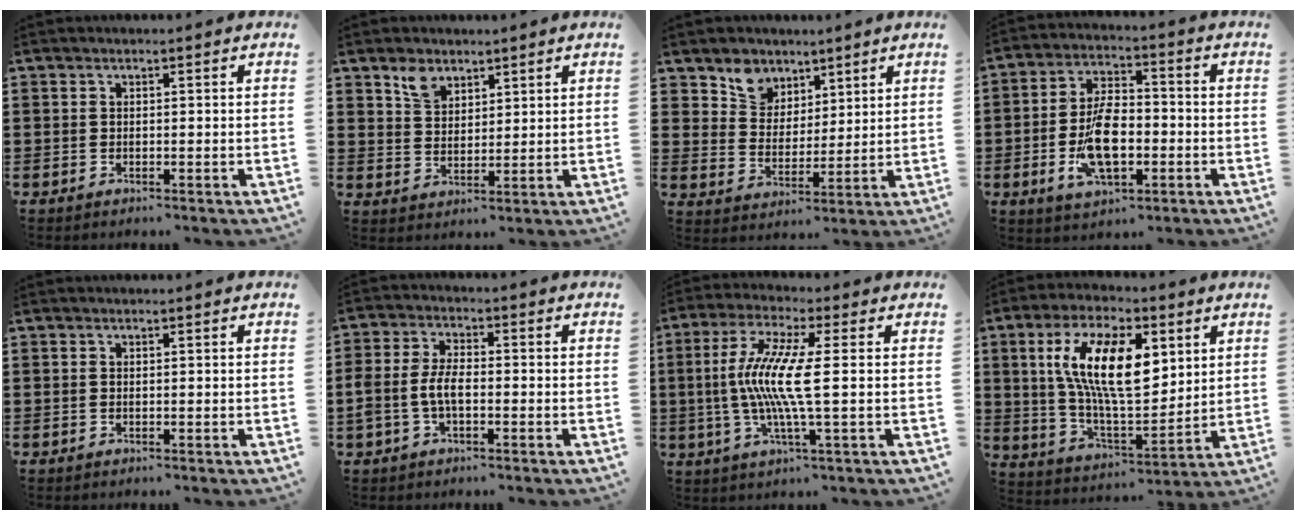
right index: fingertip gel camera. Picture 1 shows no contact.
{"total": 4.0, "force": [3.0, 2.4, 1.3], "torque": [-0.028, 0.004, 0.056]}
{"total": 6.1, "force": [4.4, 4.1, 0.4], "torque": [-0.041, -0.003, 0.084]}
{"total": 10.0, "force": [-2.2, 5.1, 8.3], "torque": [-0.165, 0.001, -0.040]}
{"total": 0.0}
{"total": 4.8, "force": [-1.3, 2.5, 3.9], "torque": [-0.097, -0.003, -0.030]}
{"total": 9.8, "force": [-0.3, 0.4, 9.8], "torque": [-0.210, -0.020, -0.017]}
{"total": 14.7, "force": [5.3, 6.0, 12.3], "torque": [-0.240, 0.006, 0.096]}